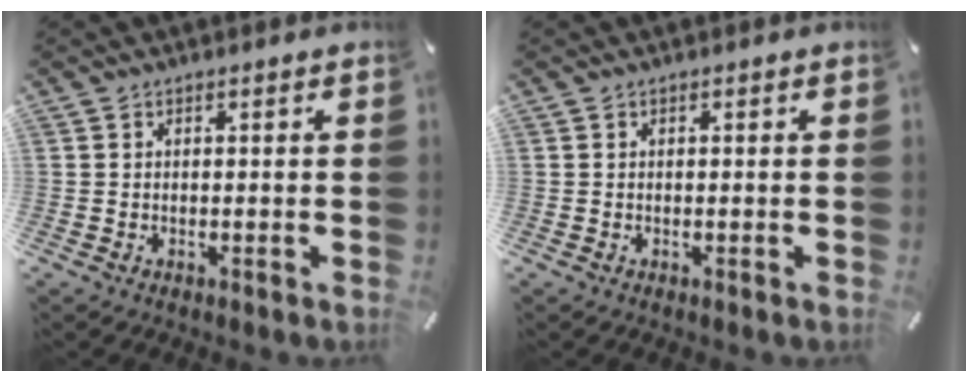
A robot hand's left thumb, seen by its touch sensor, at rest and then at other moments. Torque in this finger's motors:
{"motor_torque": [0.00, 0.00, -0.04, 0.04, 0.00]}